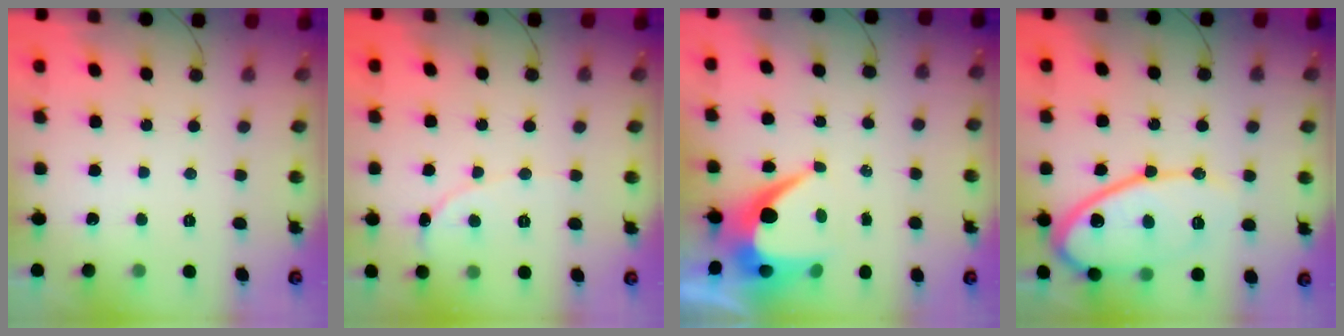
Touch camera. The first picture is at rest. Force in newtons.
{"total": 2.1, "press": 2.1, "slide": 0.2}
{"total": 8.9, "press": 8.9, "slide": 0.8}
{"total": 15.2, "press": 15.2, "slide": 1.0}